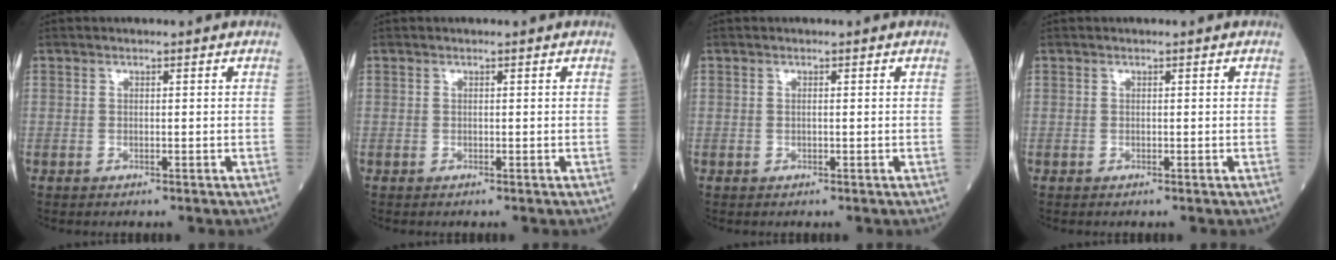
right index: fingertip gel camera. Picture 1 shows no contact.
{"total": 0.0}
{"total": 0.0}
{"total": 0.0}